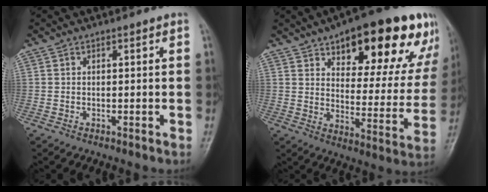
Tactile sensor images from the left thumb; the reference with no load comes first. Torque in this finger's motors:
{"motor_torque": [1.51, 1.54, 1.46, -1.31, 0.26]}